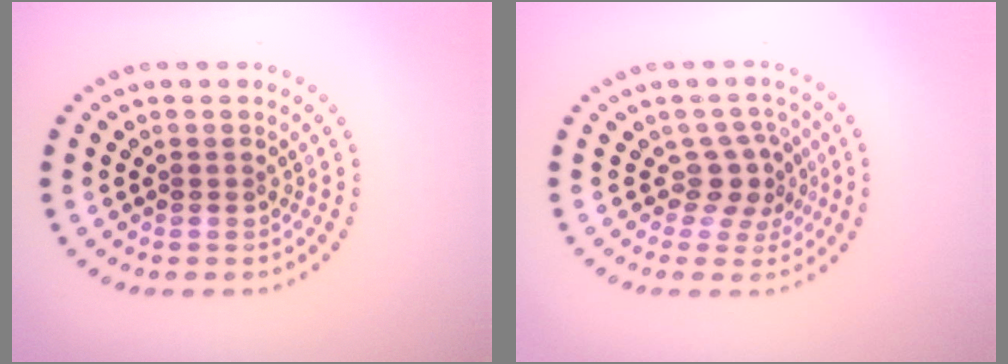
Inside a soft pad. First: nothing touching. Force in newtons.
{"total": 2.8, "press": 2.3, "slide": 1.6}